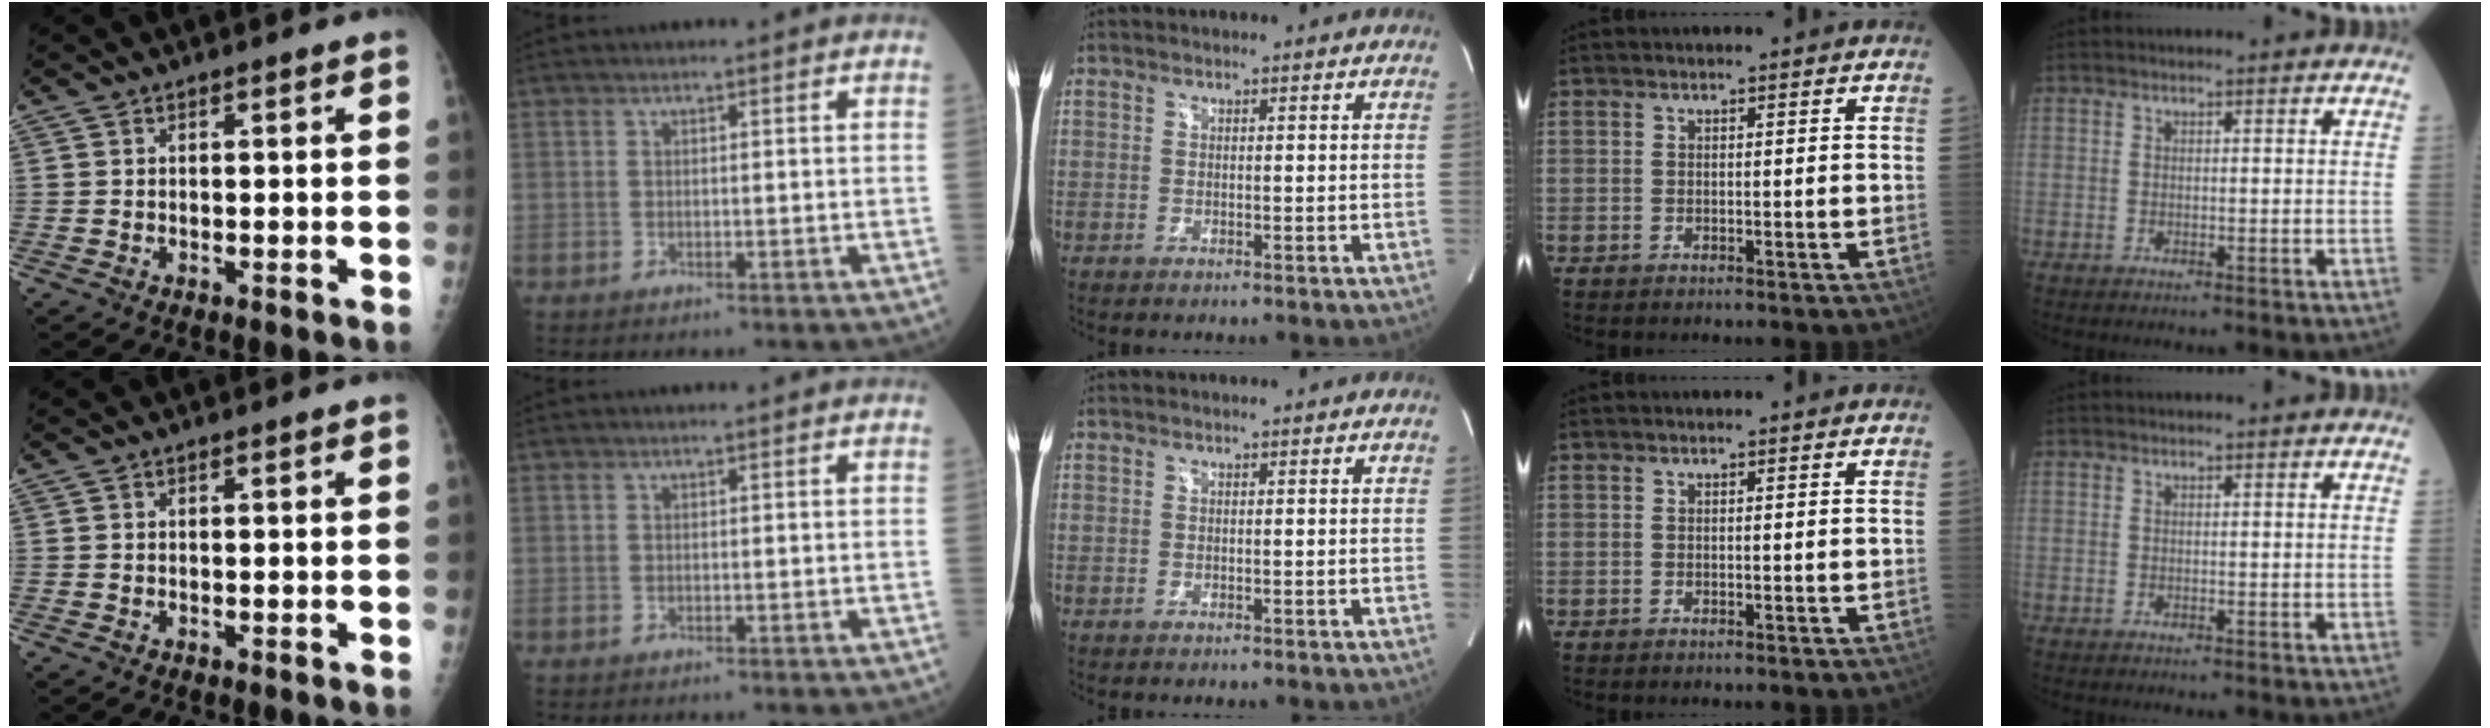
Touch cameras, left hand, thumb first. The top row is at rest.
{}